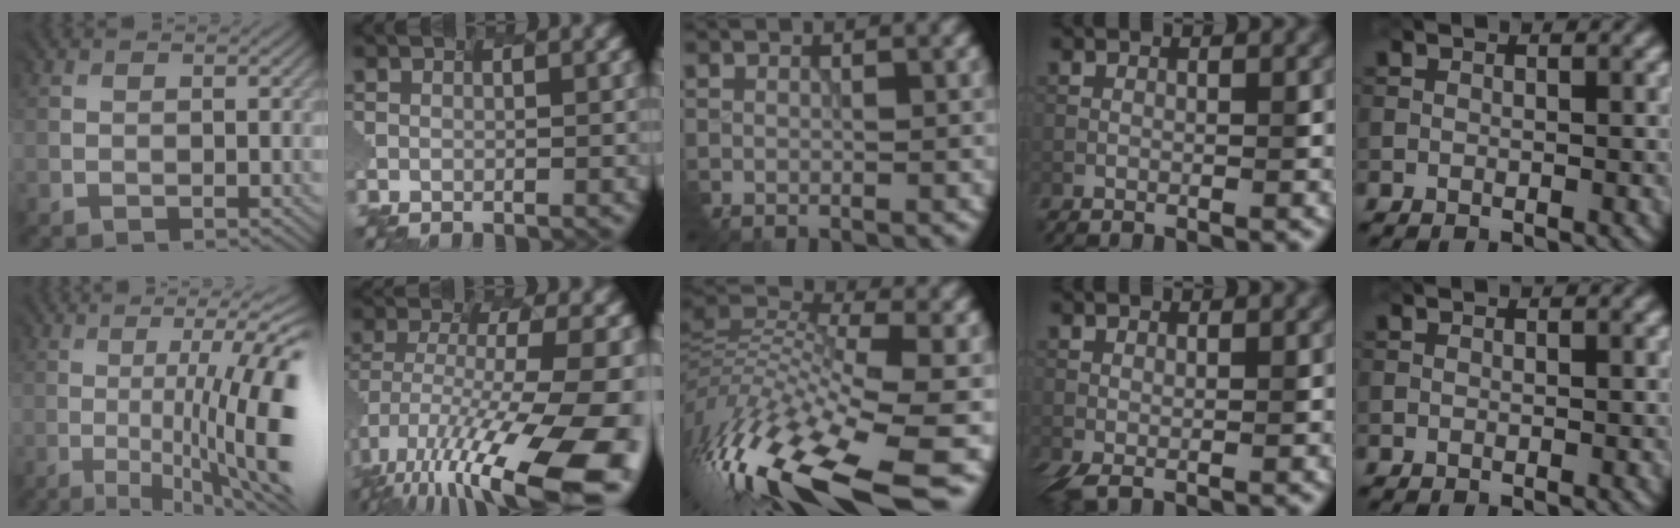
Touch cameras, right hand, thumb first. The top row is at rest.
{"thumb": {"total": 14.3, "force": [-2.4, 3.6, 13.6], "torque": [-0.169, 0.001, -0.022]}, "index": {"total": 15.2, "force": [-8.8, 3.9, 11.7], "torque": [-0.249, -0.025, -0.107]}, "middle": {"total": 14.9, "force": [-6.7, 4.8, 12.5], "torque": [-0.276, 0.003, -0.116]}, "ring": {"total": 1.9, "force": [0.1, 0.7, 1.8], "torque": [-0.039, 0.000, 0.002]}}